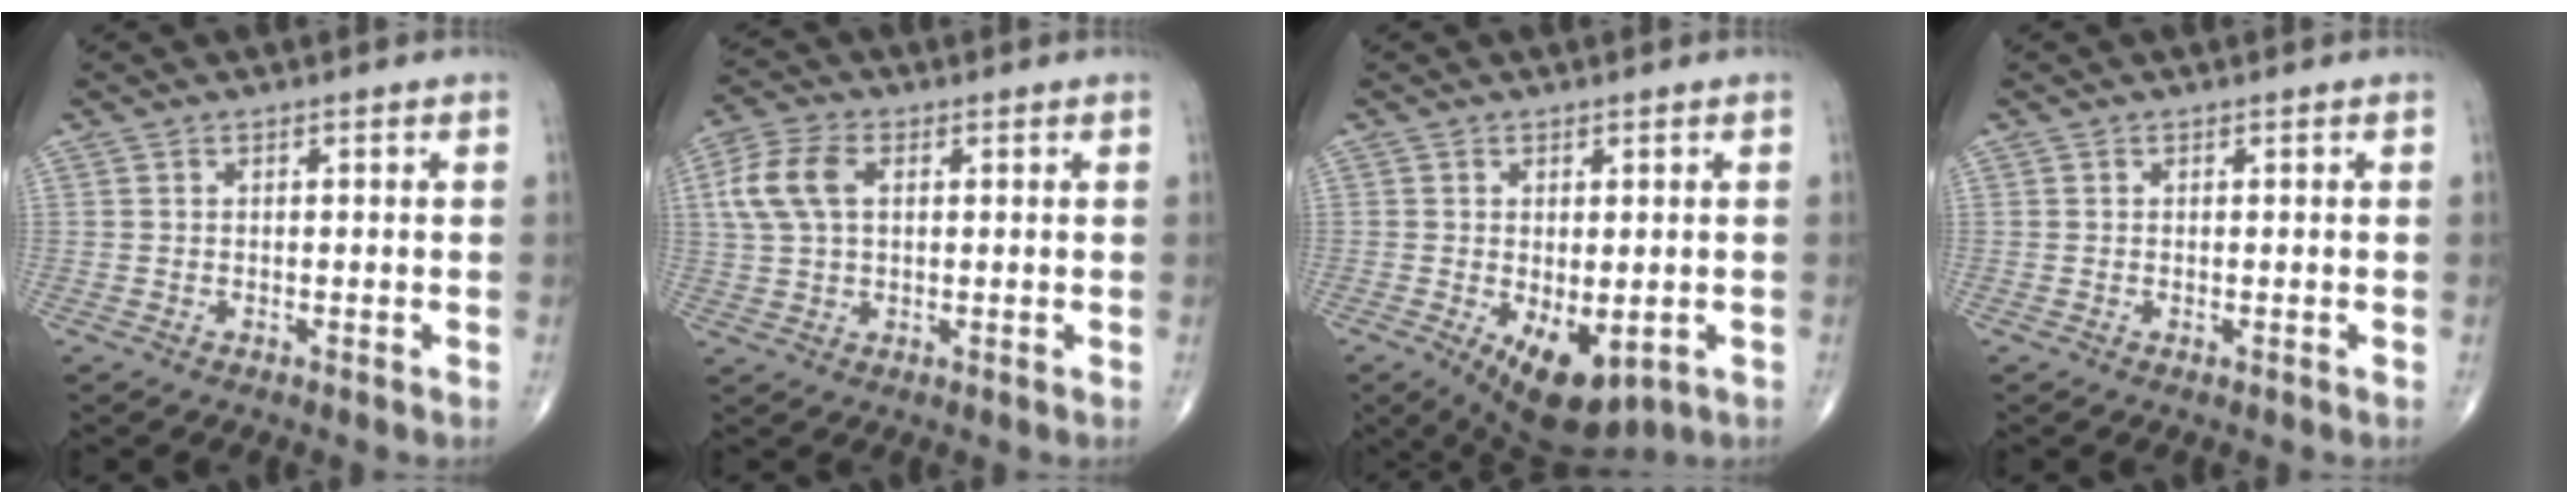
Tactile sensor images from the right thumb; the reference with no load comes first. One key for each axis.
{"total": 8.4, "fx": 1.9, "fy": 5.1, "fz": 6.4, "tx": -0.146, "ty": 0.015, "tz": 0.036}
{"total": 9.7, "fx": -3.2, "fy": 4.8, "fz": 7.7, "tx": -0.103, "ty": -0.011, "tz": -0.034}
{"total": 0.0}